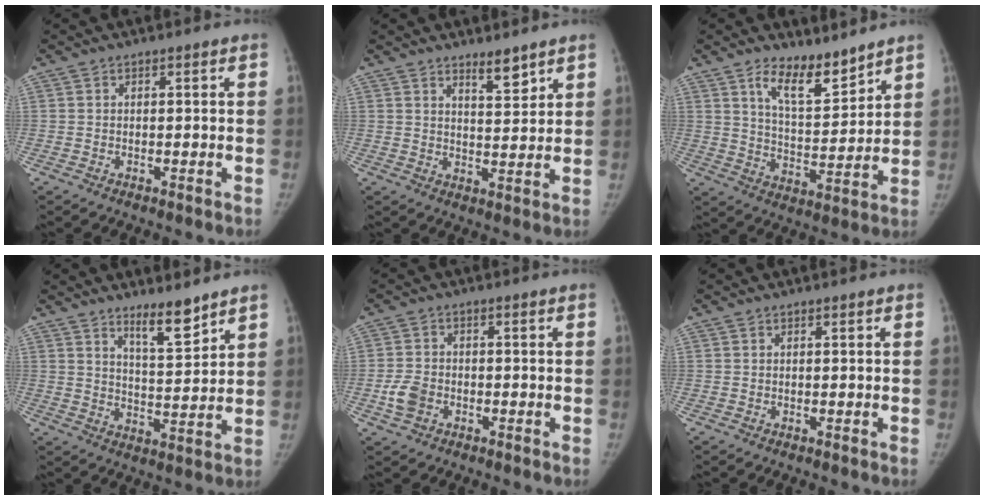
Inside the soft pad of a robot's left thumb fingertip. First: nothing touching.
{"total": 4.3, "force": [3.5, 1.0, 2.4], "torque": [-0.024, -0.032, 0.056]}
{"total": 9.3, "force": [7.1, 3.2, 5.1], "torque": [-0.064, -0.063, 0.132]}
{"total": 7.2, "force": [5.7, 1.3, 4.2], "torque": [-0.055, -0.053, 0.097]}
{"total": 4.3, "force": [-1.6, 3.2, 2.5], "torque": [-0.048, 0.010, -0.030]}
{"total": 0.0}